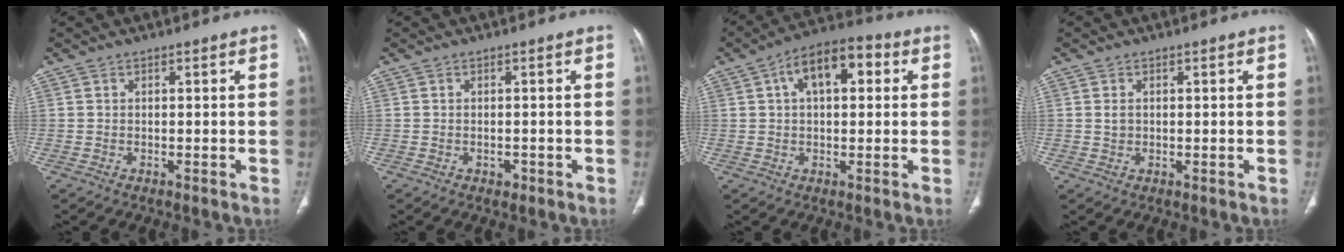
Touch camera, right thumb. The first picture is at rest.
{"total": 1.1, "force": [-0.6, 0.8, 0.5], "torque": [-0.003, 0.001, -0.007]}
{"total": 10.8, "force": [3.1, 5.7, 8.6], "torque": [-0.120, 0.029, 0.040]}
{"total": 1.3, "force": [0.2, 1.0, 0.8], "torque": [-0.013, -0.001, 0.006]}